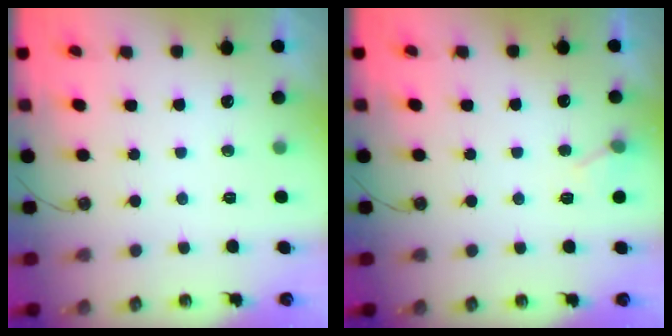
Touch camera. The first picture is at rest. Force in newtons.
{"total": 5.3, "press": 5.2, "slide": 0.5}